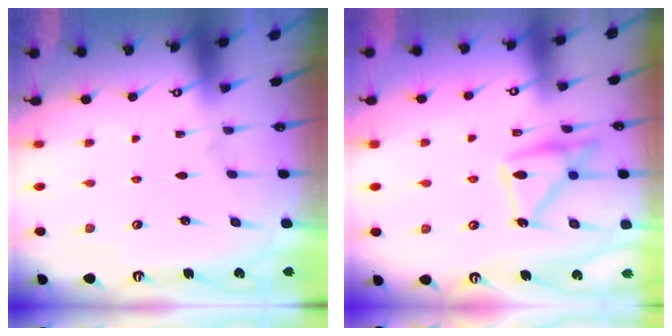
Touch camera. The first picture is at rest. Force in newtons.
{"total": 16.6, "press": 16.5, "slide": 1.0}